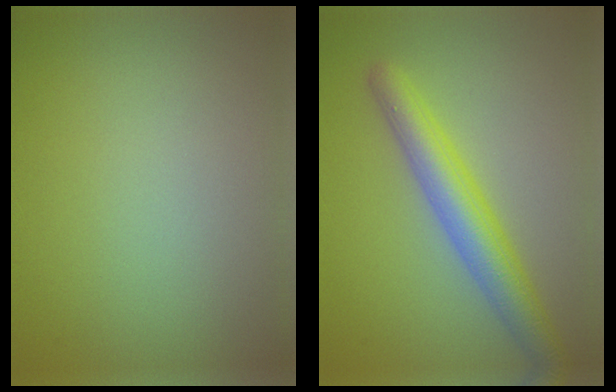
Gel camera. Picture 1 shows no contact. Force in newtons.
{"total": 4.9, "press": 4.9, "slide": 0.2}